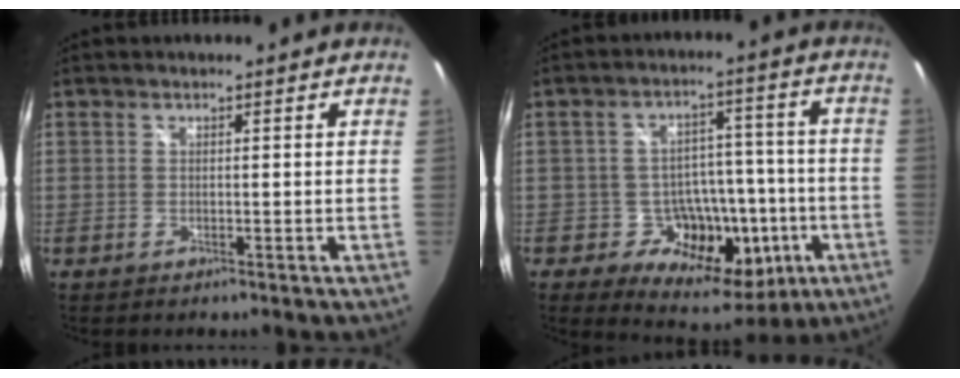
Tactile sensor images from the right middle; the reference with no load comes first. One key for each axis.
{"total": 3.1, "fx": -1.3, "fy": 2.1, "fz": 1.9, "tx": -0.036, "ty": -0.004, "tz": -0.015}